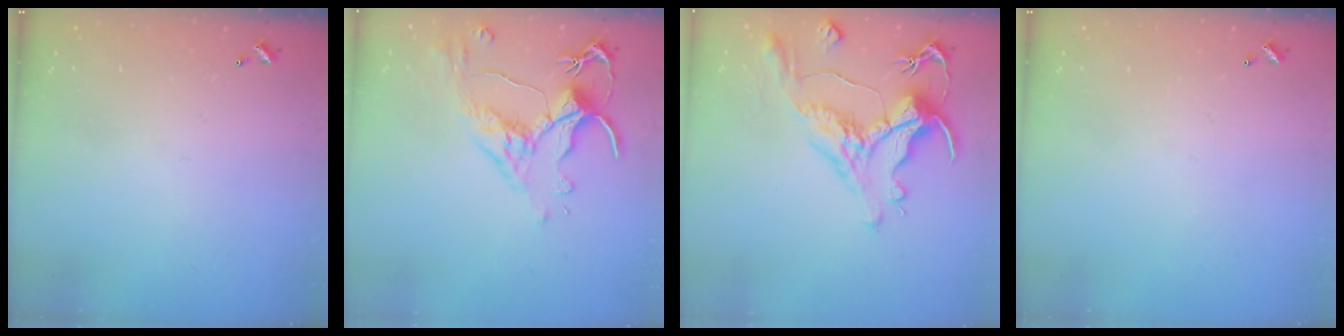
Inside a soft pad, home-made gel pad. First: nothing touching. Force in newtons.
{"total": 2.5, "press": 2.1, "slide": 1.2}
{"total": 2.2, "press": 1.7, "slide": 1.4}
{"total": 0.0}